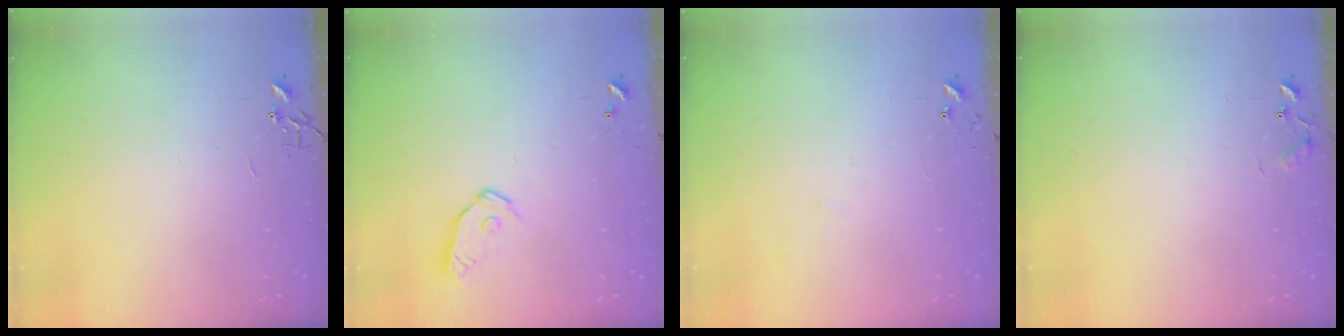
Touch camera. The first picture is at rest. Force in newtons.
{"total": 9.2, "press": 9.2, "slide": 1.0}
{"total": 5.4, "press": 5.4, "slide": 0.4}
{"total": 7.6, "press": 7.5, "slide": 0.6}